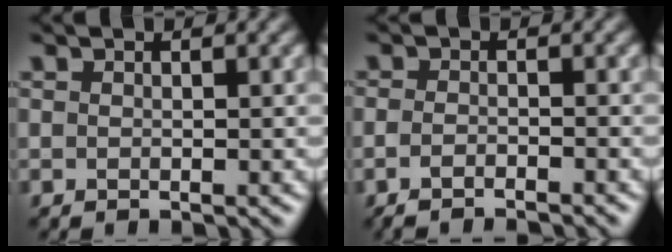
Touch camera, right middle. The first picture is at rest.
{"total": 2.1, "force": [-1.5, 0.5, 1.3], "torque": [-0.018, -0.005, -0.031]}